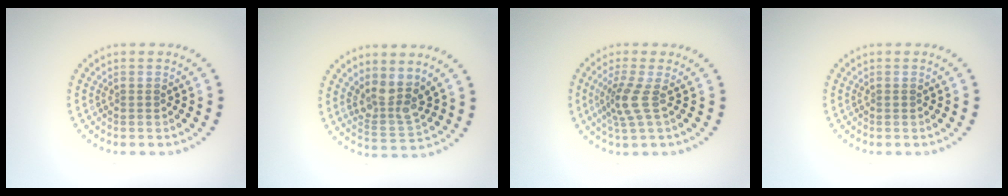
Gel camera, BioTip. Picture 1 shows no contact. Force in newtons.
{"total": 3.5, "press": 2.8, "slide": 2.2}
{"total": 2.7, "press": 2.0, "slide": 1.8}
{"total": 0.0}